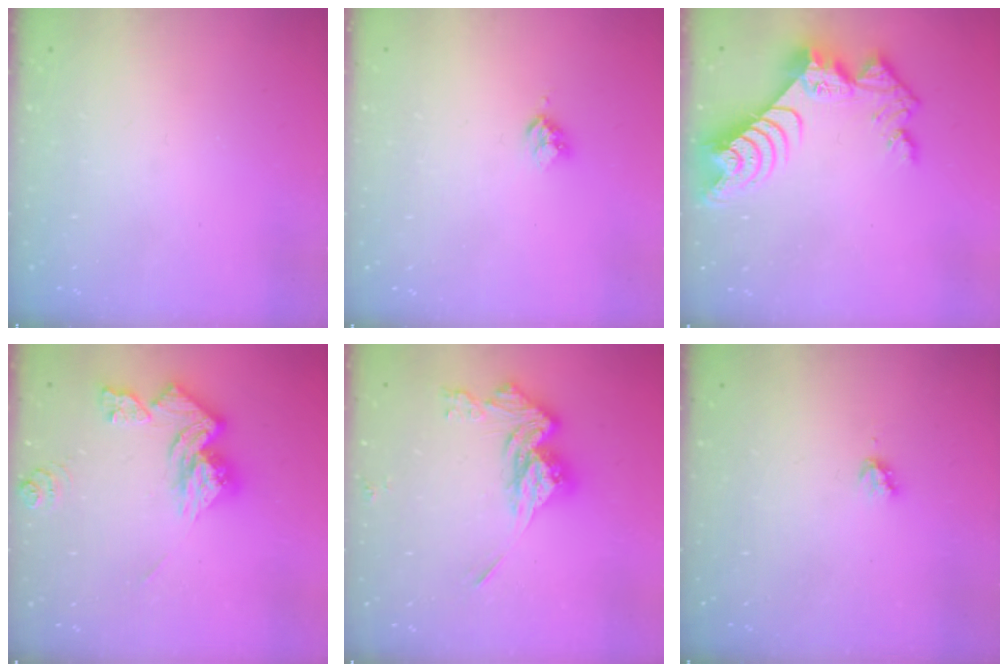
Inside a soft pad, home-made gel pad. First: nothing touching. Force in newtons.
{"total": 3.0, "press": 2.9, "slide": 0.4}
{"total": 12.5, "press": 12.5, "slide": 1.2}
{"total": 13.3, "press": 13.3, "slide": 1.3}
{"total": 14.5, "press": 14.5, "slide": 0.8}
{"total": 2.8, "press": 2.8, "slide": 0.3}